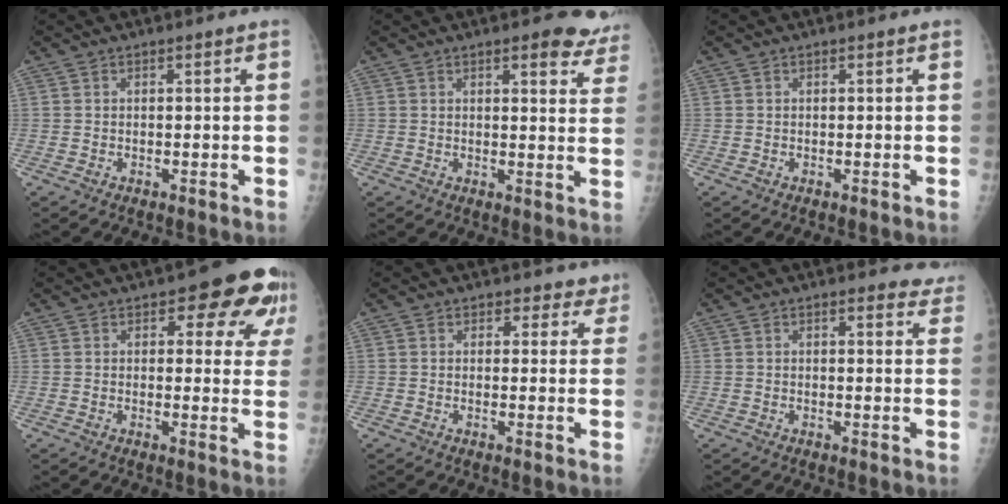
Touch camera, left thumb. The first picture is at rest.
{"total": 8.6, "force": [6.6, 3.1, 4.5], "torque": [-0.017, -0.033, 0.059]}
{"total": 0.0}
{"total": 11.2, "force": [6.3, 5.1, 7.8], "torque": [-0.042, -0.025, 0.063]}
{"total": 3.7, "force": [2.8, 2.4, 0.1], "torque": [0.040, -0.015, 0.023]}
{"total": 5.0, "force": [4.5, 1.9, 1.0], "torque": [0.022, -0.023, 0.034]}